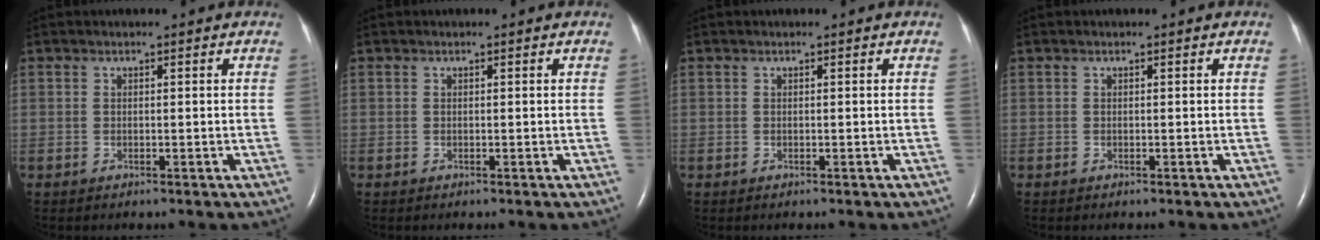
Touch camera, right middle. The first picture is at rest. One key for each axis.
{"total": 0.0}
{"total": 0.0}
{"total": 0.0}